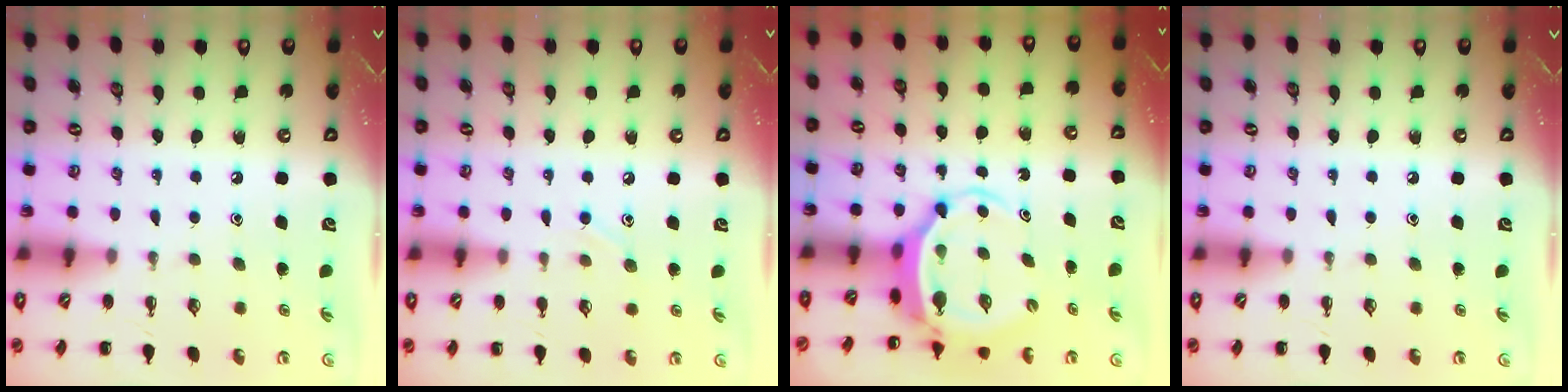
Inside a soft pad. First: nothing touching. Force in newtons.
{"total": 6.1, "press": 5.7, "slide": 2.1}
{"total": 5.1, "press": 5.0, "slide": 1.0}
{"total": 0.0}